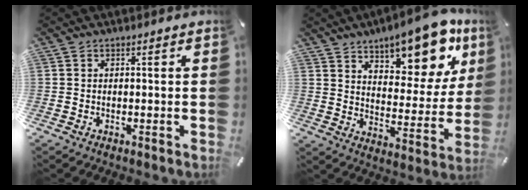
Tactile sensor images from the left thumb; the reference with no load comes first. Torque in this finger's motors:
{"motor_torque": [1.45, 0.20, 0.58, -0.25, 0.17]}